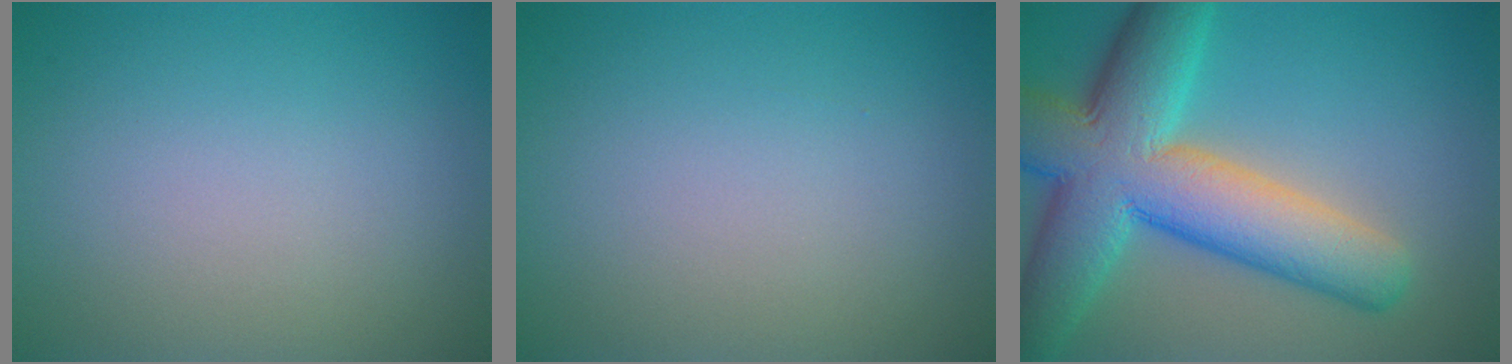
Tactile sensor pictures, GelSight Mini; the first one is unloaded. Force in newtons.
{"total": 0.0}
{"total": 12.0, "press": 12.0, "slide": 0.4}